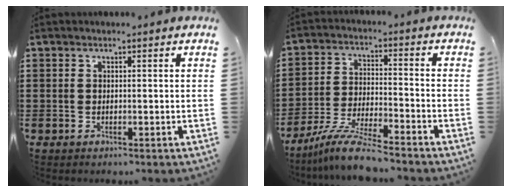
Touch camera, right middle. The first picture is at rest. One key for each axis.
{"total": 8.7, "fx": -7.7, "fy": 0.3, "fz": 4.1, "tx": -0.081, "ty": 0.000, "tz": -0.151}